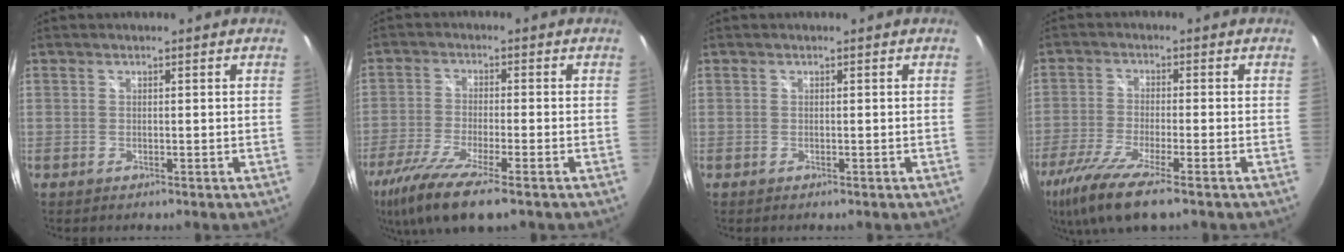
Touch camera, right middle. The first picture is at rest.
{"total": 13.0, "force": [-8.8, 2.2, 9.4], "torque": [-0.205, -0.049, -0.161]}
{"total": 0.0}
{"total": 12.0, "force": [-8.2, 1.6, 8.6], "torque": [-0.193, -0.045, -0.151]}